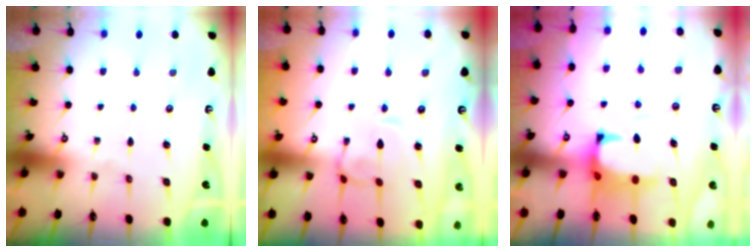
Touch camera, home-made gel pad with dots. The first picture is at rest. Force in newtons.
{"total": 1.4, "press": 1.2, "slide": 0.6}
{"total": 1.4, "press": 0.9, "slide": 1.0}